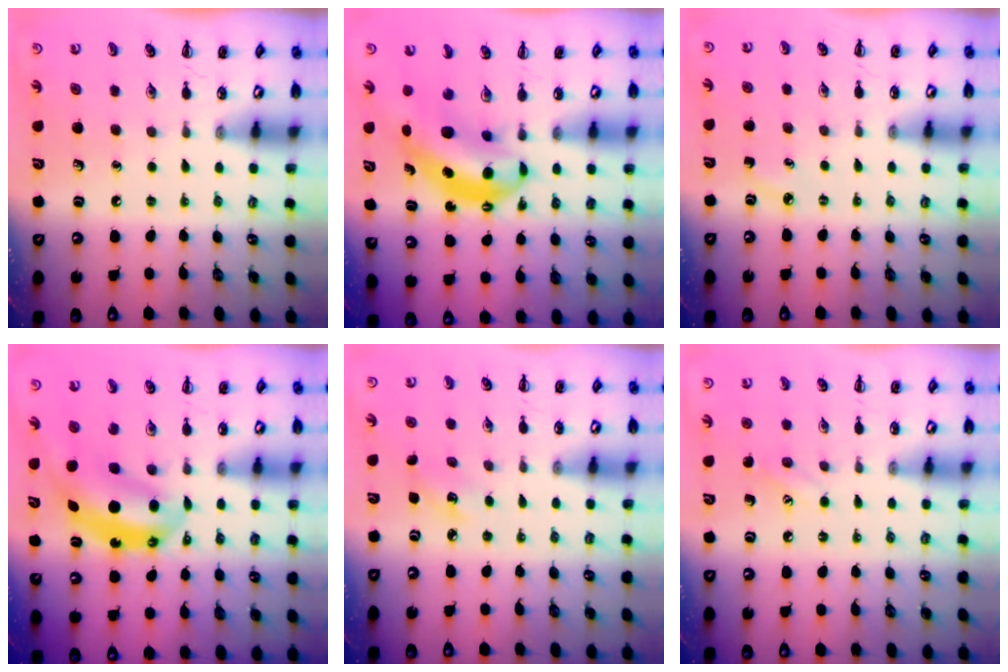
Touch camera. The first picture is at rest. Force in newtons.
{"total": 7.2, "press": 7.0, "slide": 1.5}
{"total": 2.0, "press": 1.9, "slide": 0.7}
{"total": 6.8, "press": 6.7, "slide": 1.1}
{"total": 3.9, "press": 3.8, "slide": 1.2}
{"total": 6.9, "press": 6.7, "slide": 1.8}